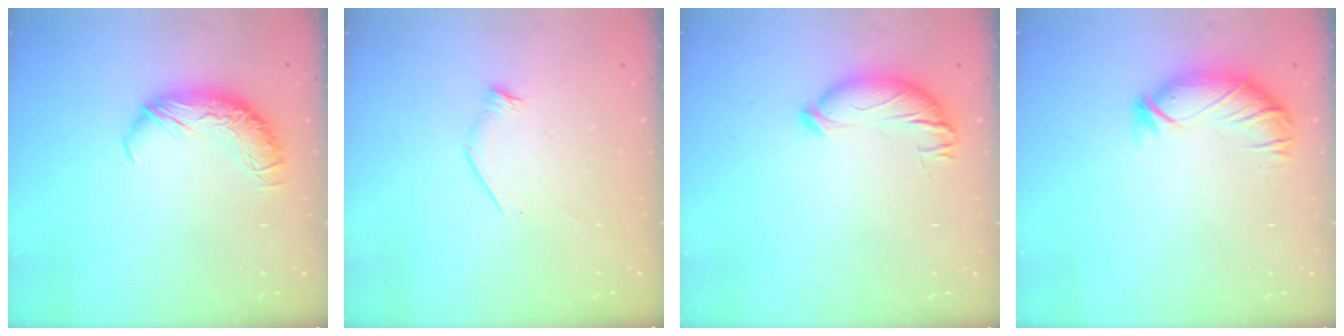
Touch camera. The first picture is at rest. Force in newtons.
{"total": 7.1, "press": 7.0, "slide": 0.7}
{"total": 4.4, "press": 4.3, "slide": 1.1}
{"total": 2.8, "press": 2.6, "slide": 0.9}